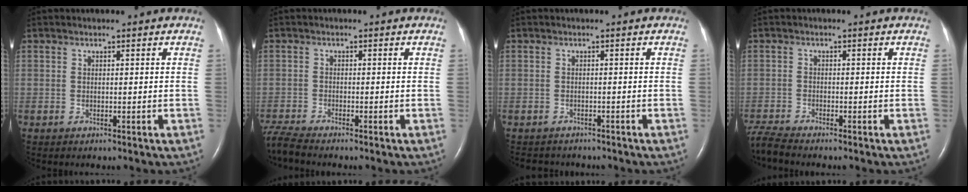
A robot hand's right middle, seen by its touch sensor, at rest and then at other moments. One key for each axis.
{"total": 3.5, "fx": -3.4, "fy": -0.8, "fz": 0.8, "tx": -0.028, "ty": -0.020, "tz": -0.069}
{"total": 3.8, "fx": -3.5, "fy": 1.4, "fz": 0.5, "tx": -0.006, "ty": -0.003, "tz": -0.047}
{"total": 3.4, "fx": -3.2, "fy": -0.8, "fz": 0.5, "tx": -0.023, "ty": -0.020, "tz": -0.066}